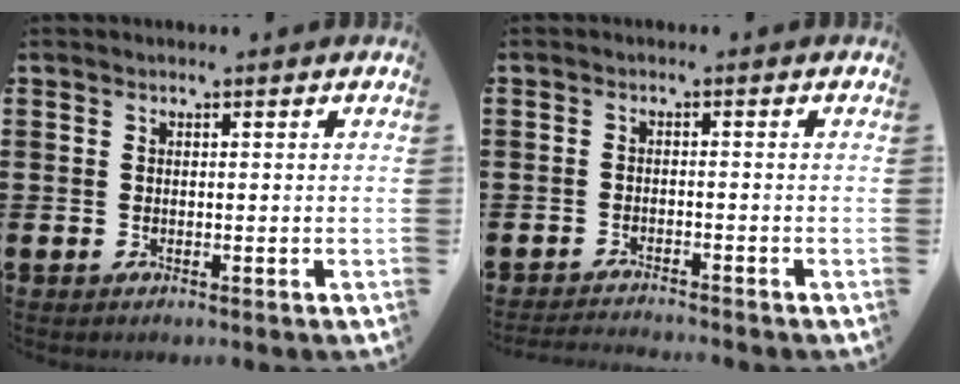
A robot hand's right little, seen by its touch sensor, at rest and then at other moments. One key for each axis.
{"total": 1.5, "fx": -1.5, "fy": -0.2, "fz": 0.1, "tx": -0.003, "ty": 0.003, "tz": -0.030}